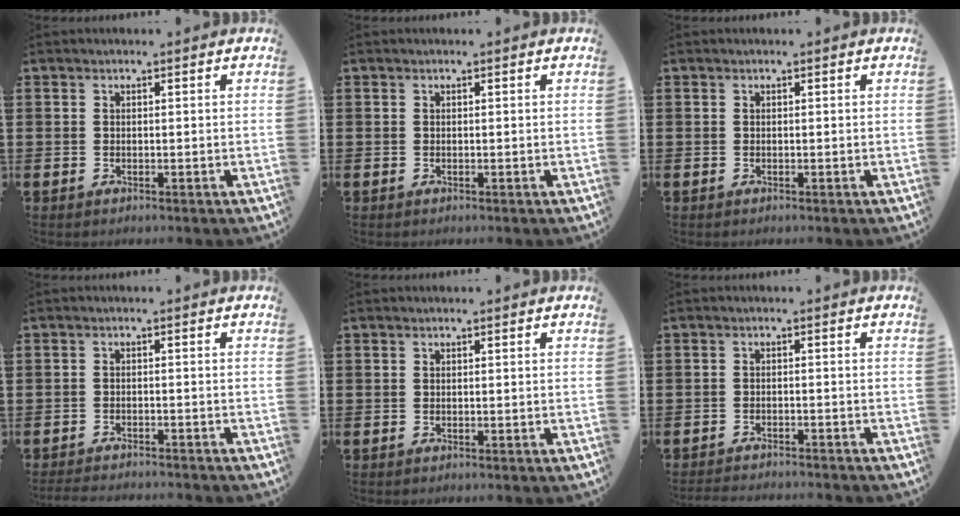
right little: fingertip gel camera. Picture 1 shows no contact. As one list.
[{"total": 0.0}, {"total": 0.0}, {"total": 1.8, "force": [-1.8, -0.1, 0.1], "torque": [-0.003, 0.002, -0.037]}, {"total": 0.0}, {"total": 1.7, "force": [-1.7, -0.1, 0.1], "torque": [-0.003, 0.003, -0.035]}]